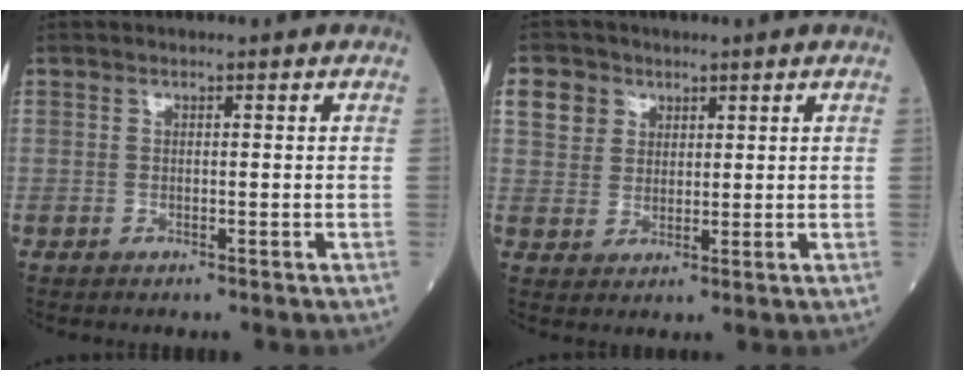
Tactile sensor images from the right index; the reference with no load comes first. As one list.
[{"total": 4.9, "force": [2.3, 4.2, 1.1], "torque": [-0.024, 0.016, 0.048]}]